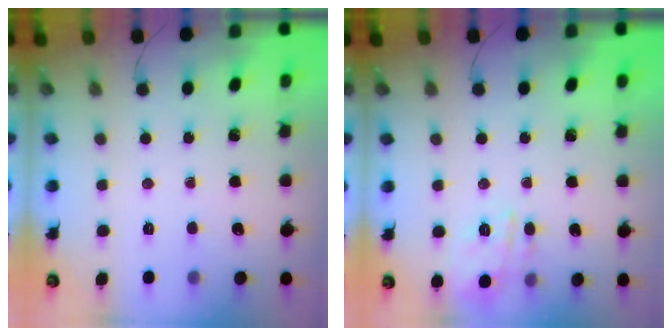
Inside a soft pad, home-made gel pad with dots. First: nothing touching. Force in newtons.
{"total": 4.2, "press": 4.1, "slide": 0.8}